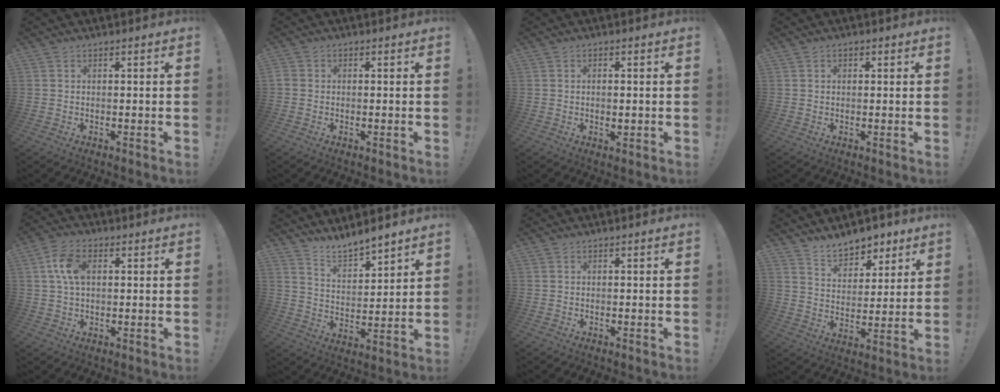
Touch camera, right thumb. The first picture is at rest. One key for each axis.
{"total": 1.6, "fx": -0.5, "fy": 1.3, "fz": 0.8, "tx": -0.012, "ty": 0.005, "tz": -0.009}
{"total": 1.3, "fx": -0.1, "fy": 0.8, "fz": 1.1, "tx": -0.006, "ty": -0.003, "tz": -0.004}
{"total": 0.9, "fx": 0.2, "fy": 0.8, "fz": 0.3, "tx": 0.003, "ty": -0.001, "tz": 0.003}
{"total": 8.8, "fx": 1.8, "fy": 5.7, "fz": 6.4, "tx": -0.119, "ty": 0.007, "tz": 0.035}
{"total": 8.8, "fx": 8.4, "fy": 1.9, "fz": 1.9, "tx": -0.042, "ty": -0.067, "tz": 0.157}
{"total": 0.0}
{"total": 10.3, "fx": 8.7, "fy": 5.0, "fz": 2.5, "tx": -0.041, "ty": -0.064, "tz": 0.168}